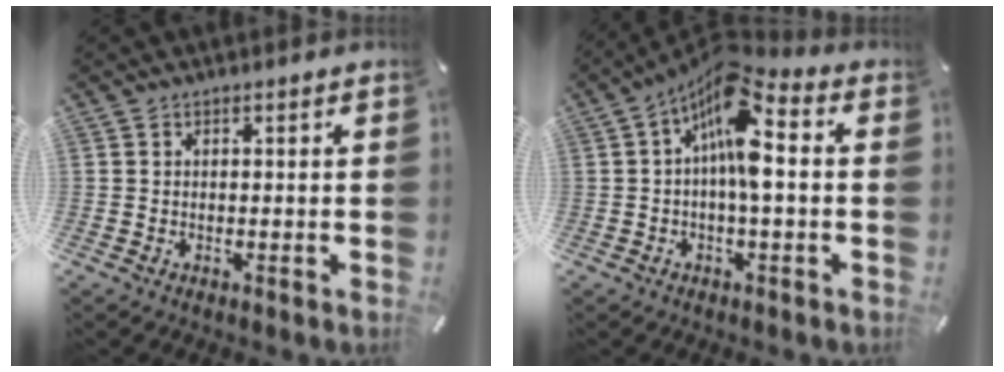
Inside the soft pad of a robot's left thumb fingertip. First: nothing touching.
{"total": 12.4, "force": [1.8, 5.3, 11.1], "torque": [-0.203, -0.022, 0.030]}